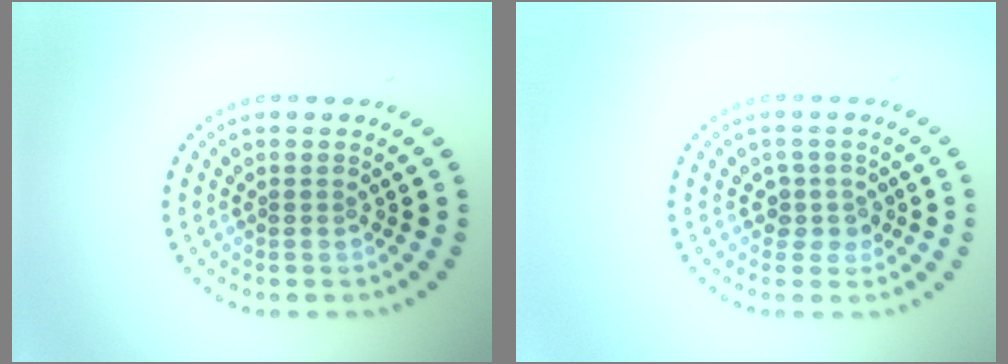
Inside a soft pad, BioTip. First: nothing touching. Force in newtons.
{"total": 1.9, "press": 1.5, "slide": 1.1}